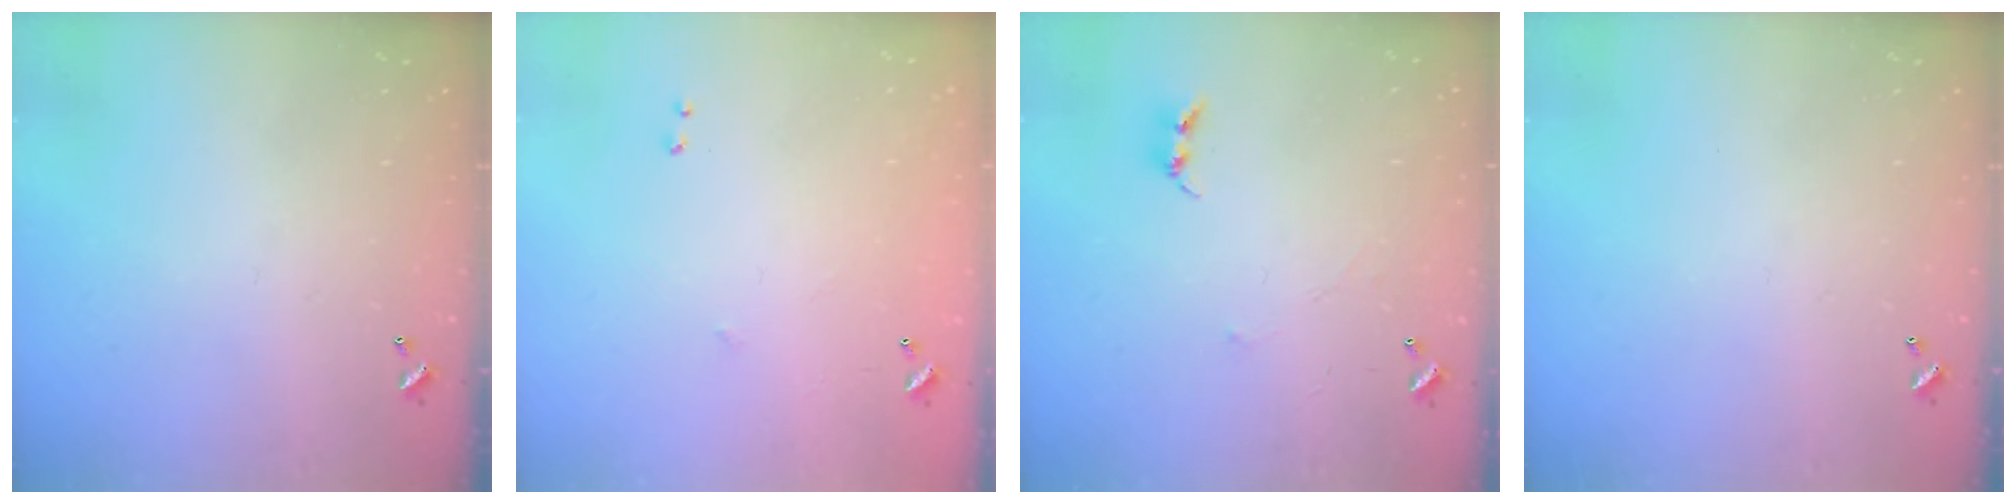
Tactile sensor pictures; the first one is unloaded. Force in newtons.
{"total": 6.4, "press": 6.3, "slide": 0.8}
{"total": 2.4, "press": 2.4, "slide": 0.4}
{"total": 0.0}